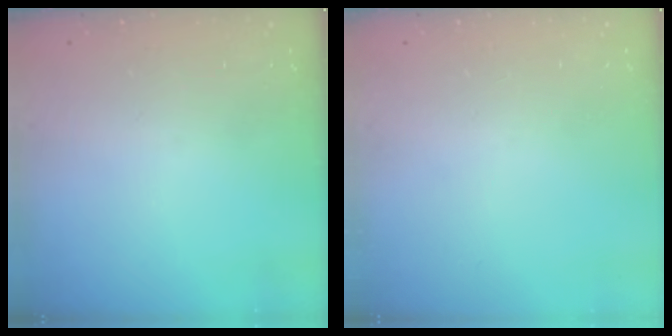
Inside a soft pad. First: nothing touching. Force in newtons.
{"total": 0.0}